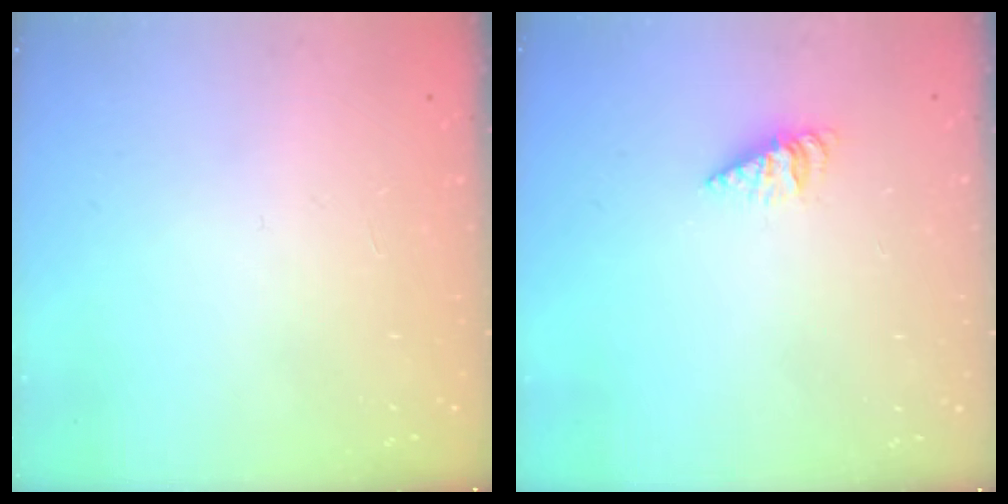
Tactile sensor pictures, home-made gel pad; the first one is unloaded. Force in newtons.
{"total": 2.6, "press": 2.6, "slide": 0.4}